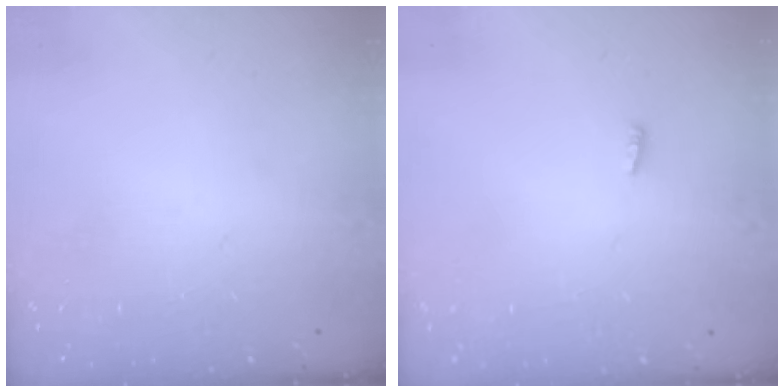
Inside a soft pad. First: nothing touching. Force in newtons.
{"total": 2.3, "press": 2.1, "slide": 0.8}